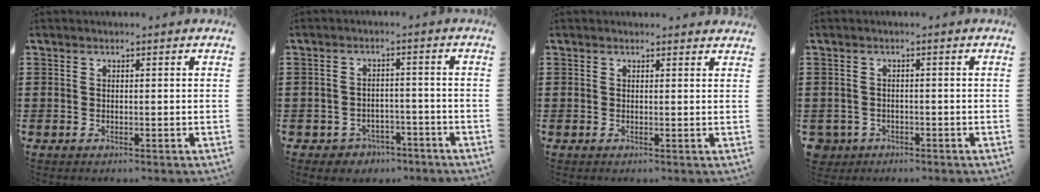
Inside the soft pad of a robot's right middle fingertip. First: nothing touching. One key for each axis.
{"total": 2.9, "fx": -2.6, "fy": 1.2, "fz": 0.0, "tx": -0.010, "ty": 0.001, "tz": -0.056}
{"total": 0.8, "fx": 0.6, "fy": 0.4, "fz": 0.1, "tx": 0.005, "ty": -0.001, "tz": 0.010}
{"total": 1.8, "fx": -1.5, "fy": 1.1, "fz": 0.0, "tx": -0.007, "ty": 0.000, "tz": -0.034}